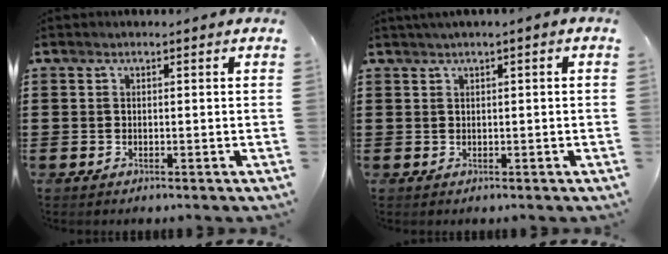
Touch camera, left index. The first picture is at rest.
{"total": 0.9, "force": [0.2, -0.2, 0.9], "torque": [-0.013, -0.004, 0.004]}